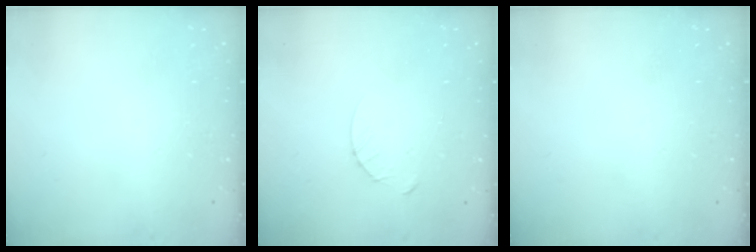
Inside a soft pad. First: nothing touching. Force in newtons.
{"total": 3.8, "press": 3.8, "slide": 0.3}
{"total": 0.0}